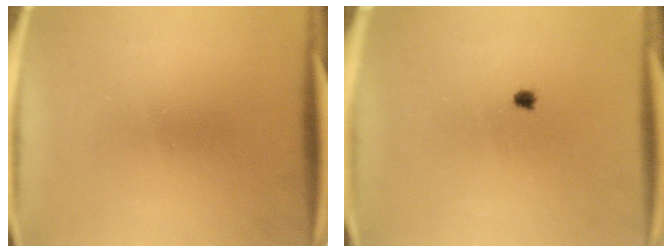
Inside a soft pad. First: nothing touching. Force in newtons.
{"total": 0.6}